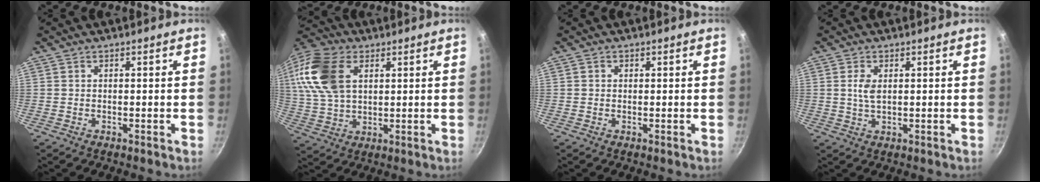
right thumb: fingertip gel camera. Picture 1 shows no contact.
{"total": 17.2, "force": [5.3, 11.2, 12.0], "torque": [-0.240, 0.007, 0.100]}
{"total": 0.6, "force": [0.2, 0.6, 0.1], "torque": [0.001, 0.001, 0.001]}
{"total": 3.1, "force": [0.6, 1.6, 2.6], "torque": [-0.052, -0.004, 0.014]}